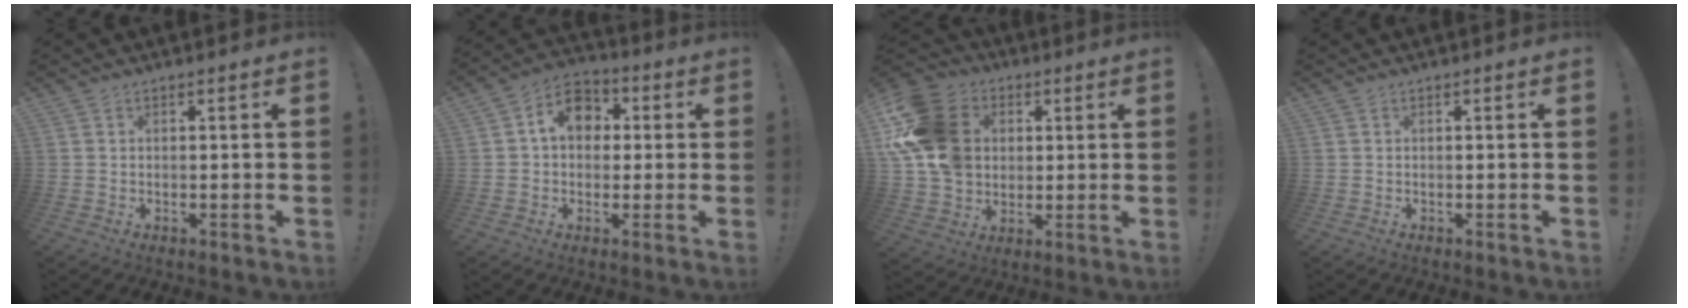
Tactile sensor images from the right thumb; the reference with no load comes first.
{"total": 10.4, "force": [2.2, 8.0, 6.2], "torque": [-0.090, 0.010, 0.043]}
{"total": 20.0, "force": [3.8, 16.0, 11.3], "torque": [-0.201, -0.010, 0.081]}
{"total": 0.0}